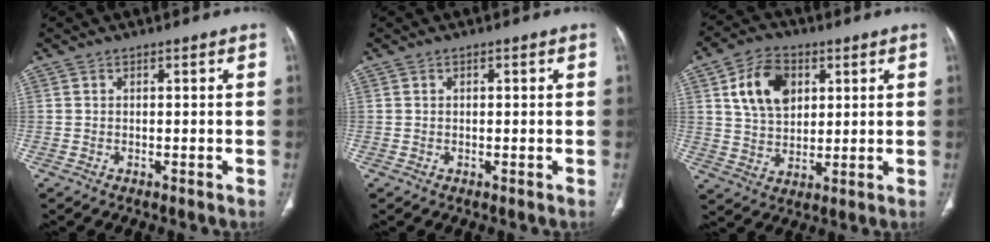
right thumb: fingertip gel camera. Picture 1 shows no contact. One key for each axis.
{"total": 0.7, "fx": 0.2, "fy": 0.3, "fz": 0.6, "tx": -0.012, "ty": 0.002, "tz": 0.005}
{"total": 11.5, "fx": 3.9, "fy": 7.8, "fz": 7.4, "tx": -0.107, "ty": -0.007, "tz": 0.073}